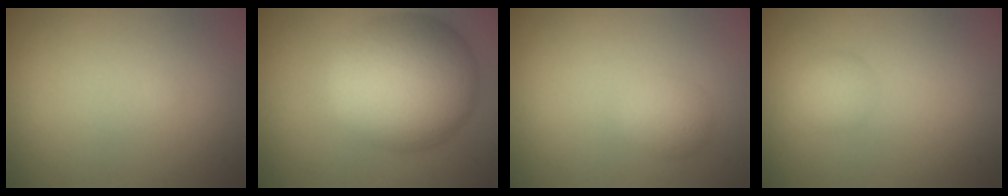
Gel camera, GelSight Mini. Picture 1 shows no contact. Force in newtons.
{"total": 11.7, "press": 11.7, "slide": 0.3}
{"total": 1.7, "press": 1.7, "slide": 0.2}
{"total": 1.6, "press": 1.6, "slide": 0.1}